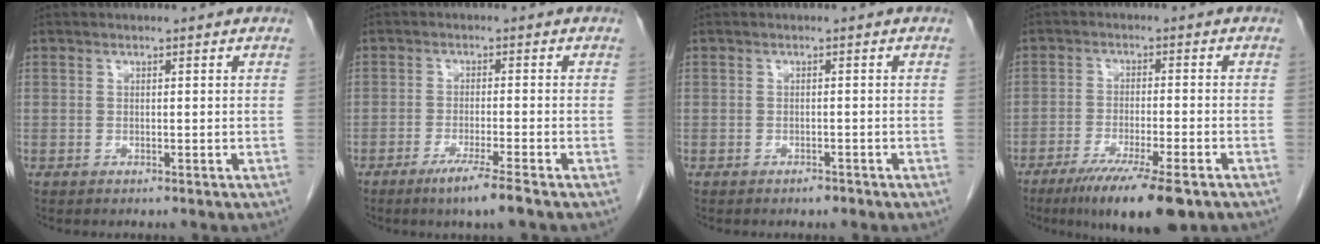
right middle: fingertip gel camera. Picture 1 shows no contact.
{"total": 5.1, "force": [-3.3, -0.7, 3.7], "torque": [-0.065, -0.014, -0.063]}
{"total": 0.9, "force": [-0.7, 0.3, 0.4], "torque": [-0.007, 0.001, -0.010]}
{"total": 11.4, "force": [-7.7, 1.2, 8.4], "torque": [-0.131, -0.025, -0.118]}